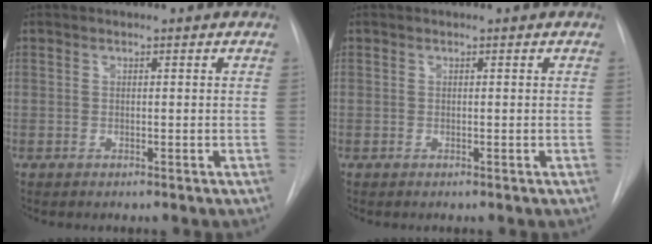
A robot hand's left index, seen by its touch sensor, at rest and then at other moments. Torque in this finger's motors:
{"motor_torque": [0.00, 0.00, 0.00, 0.00]}